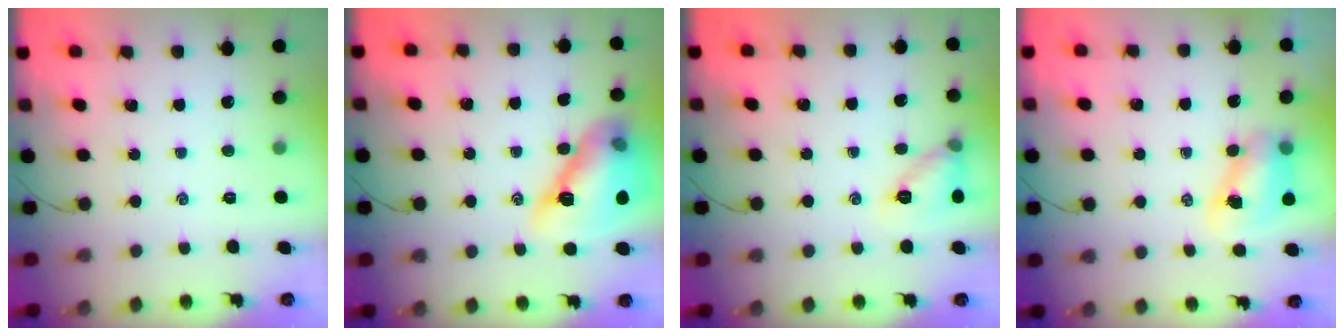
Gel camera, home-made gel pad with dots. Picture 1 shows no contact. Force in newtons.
{"total": 15.4, "press": 14.9, "slide": 3.6}
{"total": 9.3, "press": 9.2, "slide": 1.2}
{"total": 7.6, "press": 7.5, "slide": 1.0}